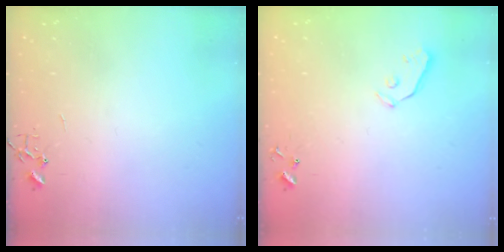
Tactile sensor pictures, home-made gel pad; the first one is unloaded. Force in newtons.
{"total": 3.2, "press": 3.2, "slide": 0.4}